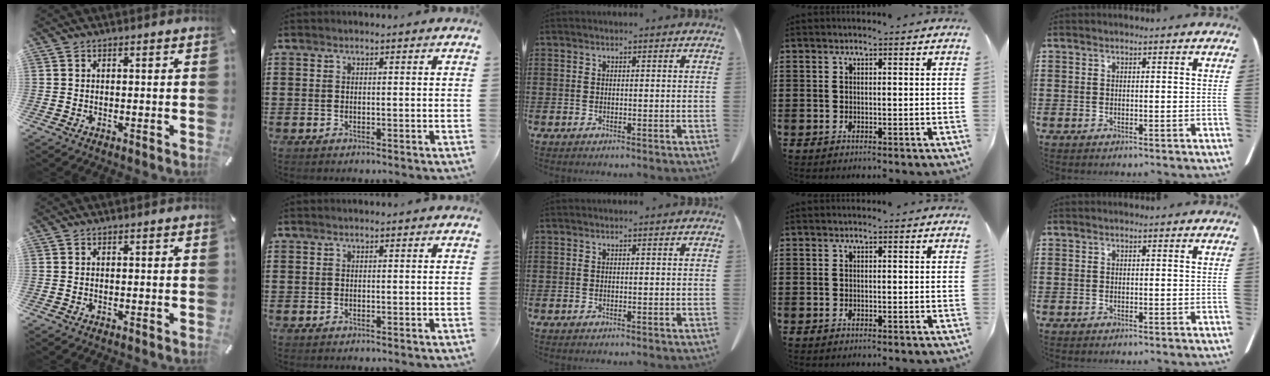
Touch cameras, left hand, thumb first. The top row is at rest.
{}